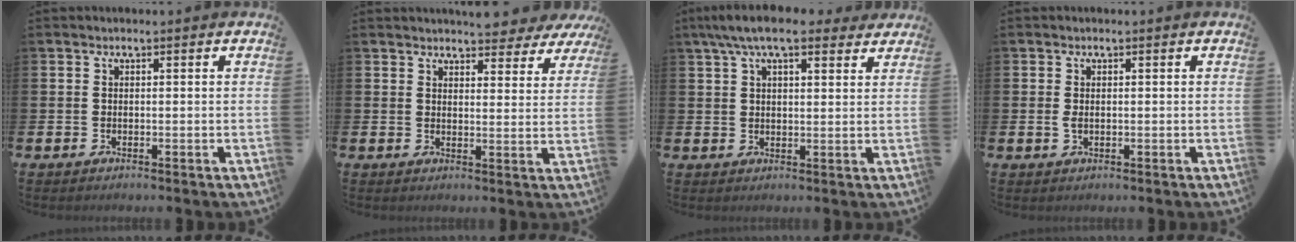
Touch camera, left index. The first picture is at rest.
{"total": 4.5, "force": [4.4, 0.9, 0.4], "torque": [-0.004, -0.028, 0.078]}
{"total": 7.2, "force": [5.8, 2.2, 3.5], "torque": [-0.071, -0.011, 0.104]}
{"total": 1.0, "force": [0.1, 0.5, 0.9], "torque": [-0.021, 0.003, 0.001]}